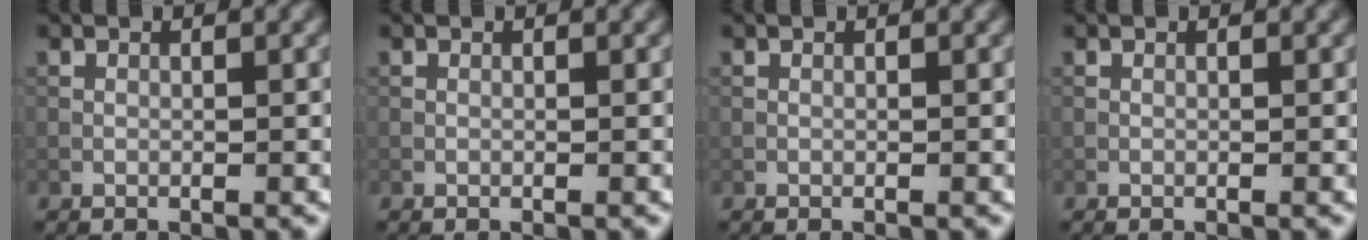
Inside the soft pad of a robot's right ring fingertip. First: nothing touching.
{"total": 0.0}
{"total": 0.0}
{"total": 0.0}